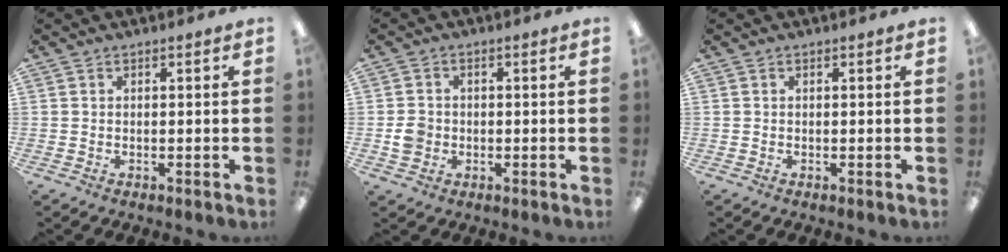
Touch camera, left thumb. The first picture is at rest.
{"total": 3.8, "force": [-0.6, 3.4, 1.5], "torque": [-0.017, 0.004, -0.011]}
{"total": 0.0}